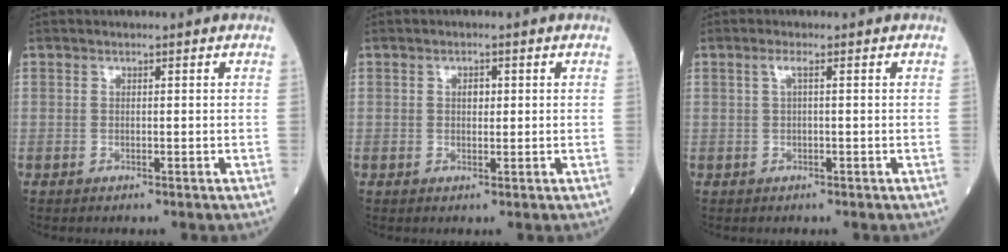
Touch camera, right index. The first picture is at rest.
{"total": 1.5, "force": [0.3, 0.9, 1.2], "torque": [-0.017, 0.001, 0.005]}
{"total": 1.2, "force": [0.3, 0.0, 1.2], "torque": [-0.028, 0.005, 0.006]}